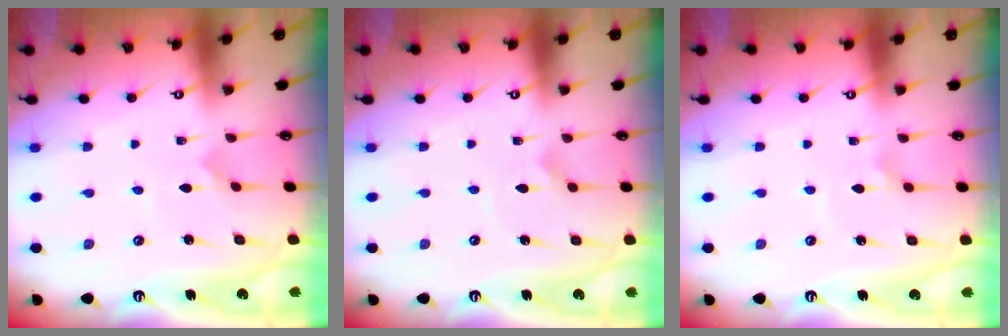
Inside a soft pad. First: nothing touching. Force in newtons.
{"total": 1.5, "press": 1.5, "slide": 0.0}
{"total": 2.1, "press": 2.1, "slide": 0.1}